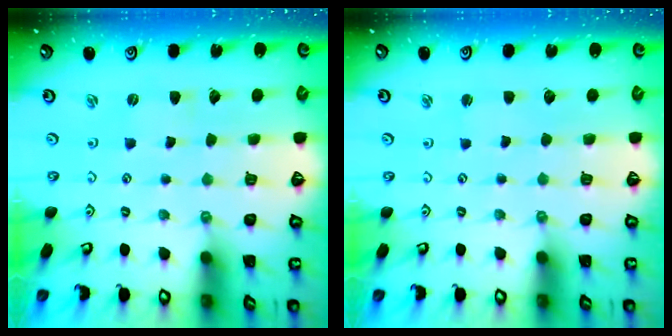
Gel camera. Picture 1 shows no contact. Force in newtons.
{"total": 0.6, "press": 0.6, "slide": 0.0}